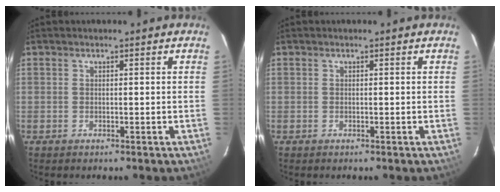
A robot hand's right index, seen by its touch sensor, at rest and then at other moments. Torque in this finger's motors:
{"motor_torque": [0.00, 0.00, -0.03, 0.01]}